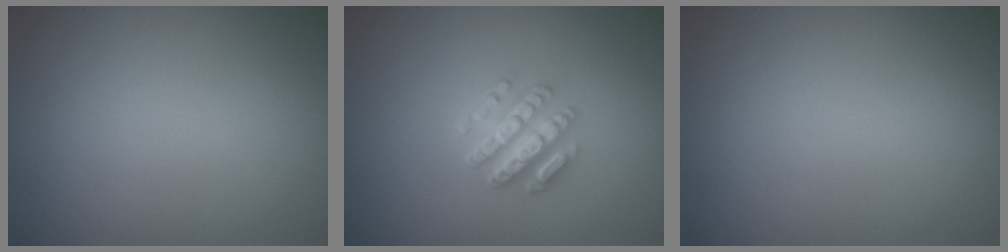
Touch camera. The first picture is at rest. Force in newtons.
{"total": 4.2, "press": 3.4, "slide": 2.5}
{"total": 0.0}